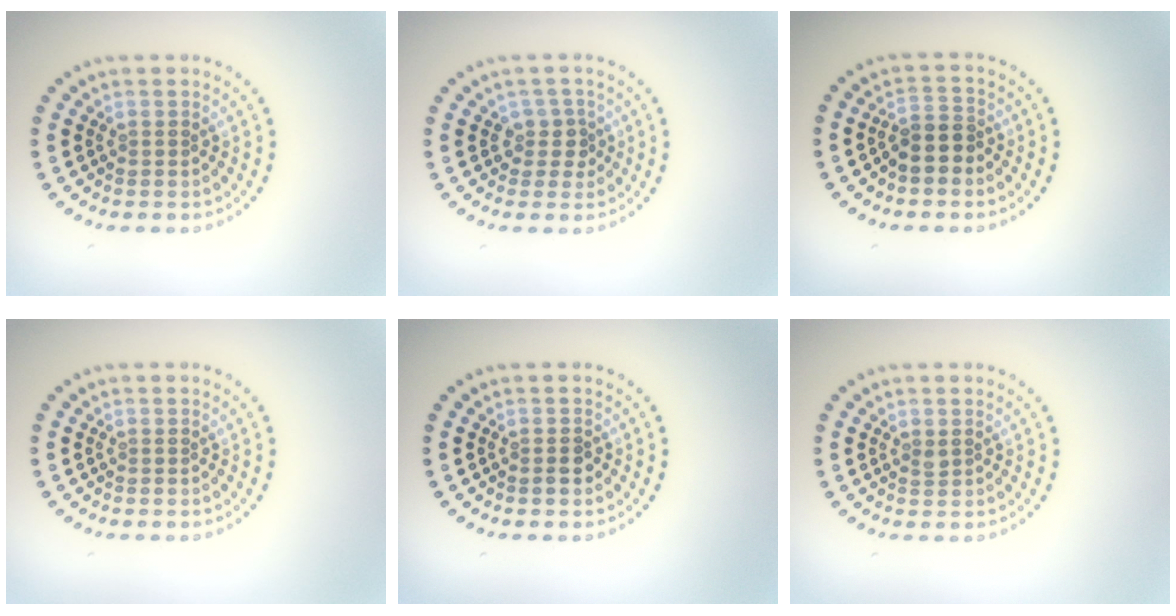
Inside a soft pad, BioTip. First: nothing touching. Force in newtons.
{"total": 2.0, "press": 1.6, "slide": 1.2}
{"total": 2.6, "press": 2.3, "slide": 1.2}
{"total": 0.0}
{"total": 1.2, "press": 1.1, "slide": 0.4}
{"total": 0.6, "press": 0.5, "slide": 0.3}